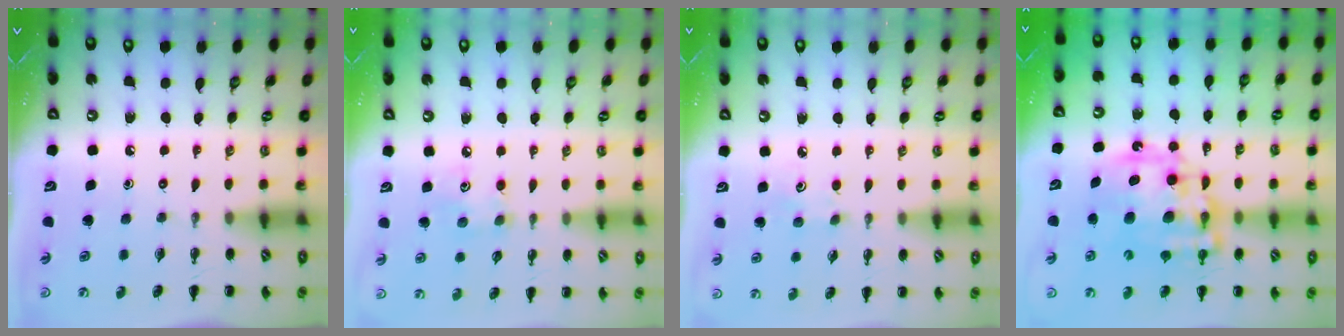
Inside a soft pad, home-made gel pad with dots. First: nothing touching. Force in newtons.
{"total": 3.7, "press": 3.7, "slide": 0.6}
{"total": 4.0, "press": 3.8, "slide": 1.0}
{"total": 18.2, "press": 17.7, "slide": 4.2}